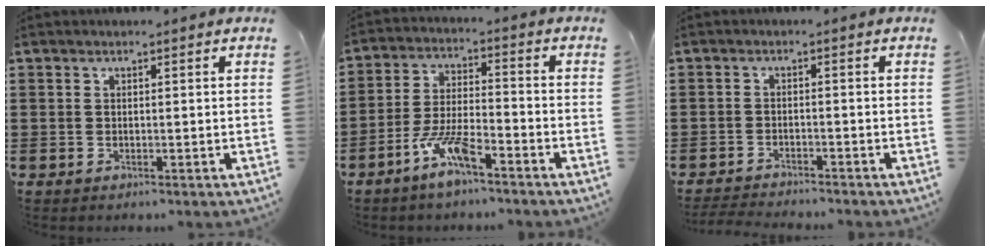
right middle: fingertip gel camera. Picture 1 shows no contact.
{"total": 7.4, "force": [-5.0, 1.5, 5.2], "torque": [-0.125, -0.007, -0.099]}
{"total": 2.6, "force": [-2.6, 0.1, 0.3], "torque": [-0.015, -0.003, -0.057]}